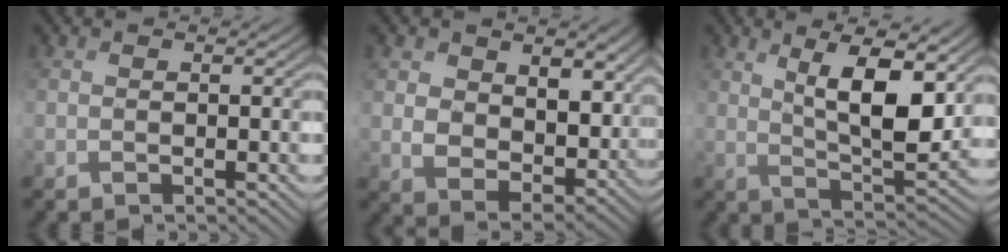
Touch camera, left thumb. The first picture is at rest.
{"total": 10.7, "force": [3.1, 7.6, 6.9], "torque": [-0.164, -0.022, 0.059]}
{"total": 10.9, "force": [4.0, 4.2, 9.2], "torque": [-0.159, -0.009, 0.061]}